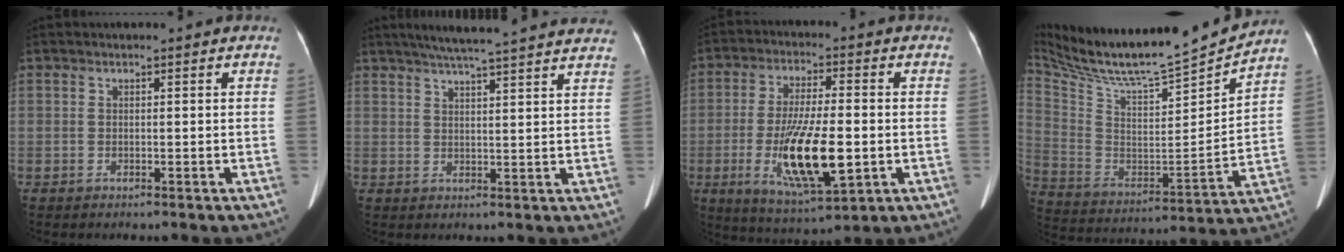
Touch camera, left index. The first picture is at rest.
{"total": 18.9, "force": [16.9, 0.6, 8.4], "torque": [-0.131, 0.017, 0.213]}
{"total": 14.0, "force": [-3.9, 3.0, 13.1], "torque": [-0.248, -0.021, -0.057]}
{"total": 21.3, "force": [19.7, 0.1, 8.0], "torque": [-0.168, -0.049, 0.326]}